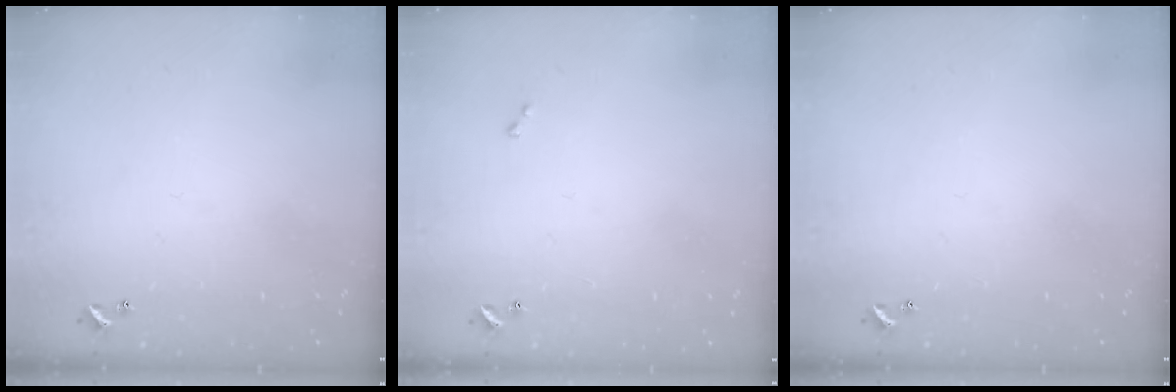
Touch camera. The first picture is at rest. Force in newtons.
{"total": 0.0}
{"total": 0.0}